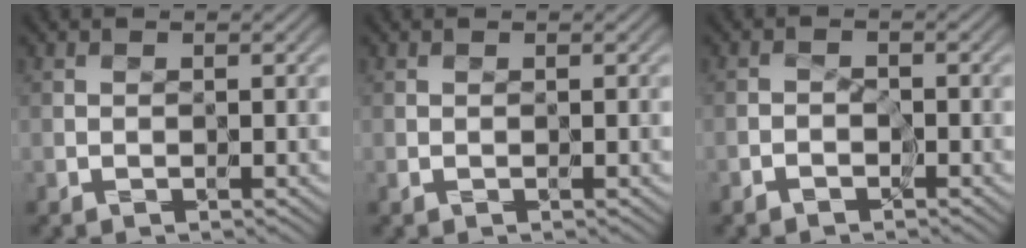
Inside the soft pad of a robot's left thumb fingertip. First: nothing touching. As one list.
[{"total": 0.0}, {"total": 1.1, "force": [-0.9, 0.4, 0.4], "torque": [-0.007, 0.005, -0.021]}]